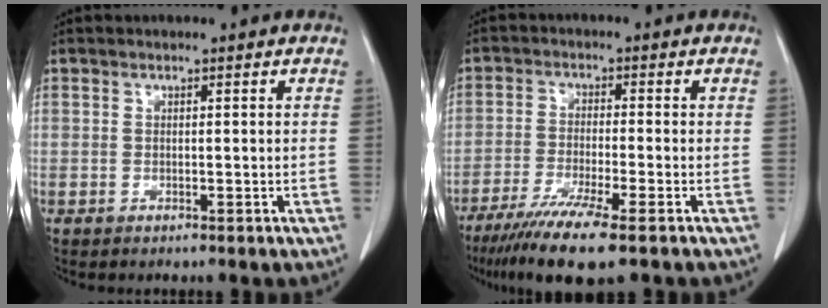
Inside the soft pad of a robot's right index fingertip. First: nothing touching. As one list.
[{"total": 9.6, "force": [-6.4, -0.1, 7.1], "torque": [-0.124, -0.027, -0.106]}]